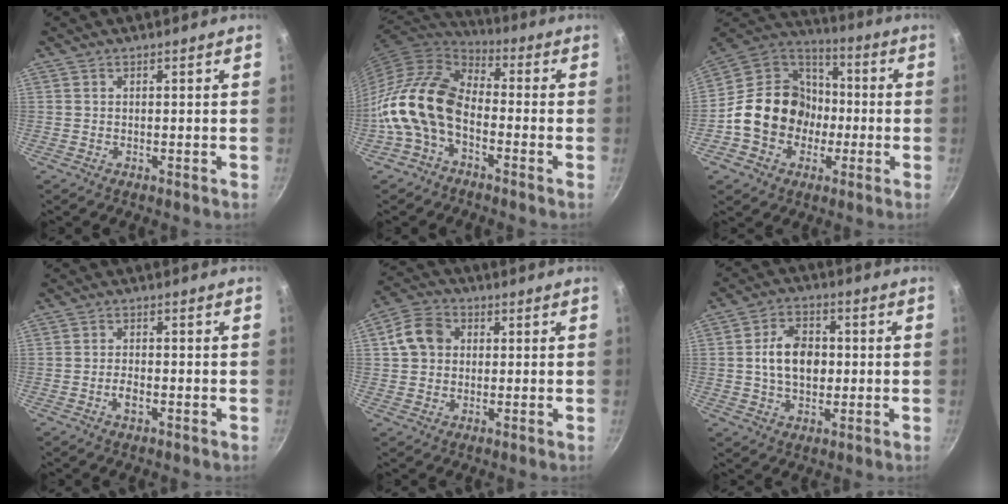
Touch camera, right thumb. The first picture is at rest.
{"total": 14.8, "force": [-4.4, 9.3, 10.6], "torque": [-0.181, 0.047, -0.107]}
{"total": 18.4, "force": [-3.0, 15.7, 9.1], "torque": [-0.126, 0.051, -0.058]}
{"total": 2.7, "force": [-1.1, 1.2, 2.1], "torque": [-0.039, 0.010, -0.022]}
{"total": 9.7, "force": [1.7, 8.3, 4.8], "torque": [-0.062, 0.016, 0.015]}
{"total": 9.8, "force": [0.2, 6.9, 7.1], "torque": [-0.100, 0.012, -0.002]}